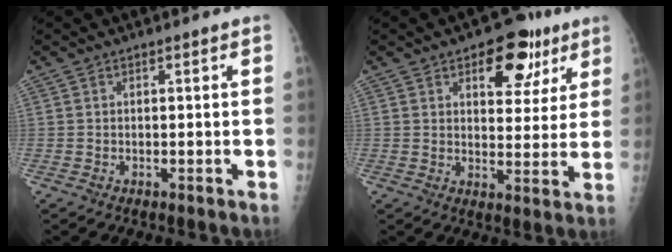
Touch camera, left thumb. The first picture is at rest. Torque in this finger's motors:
{"motor_torque": [1.47, 1.39, 0.95, -0.51, 0.09]}